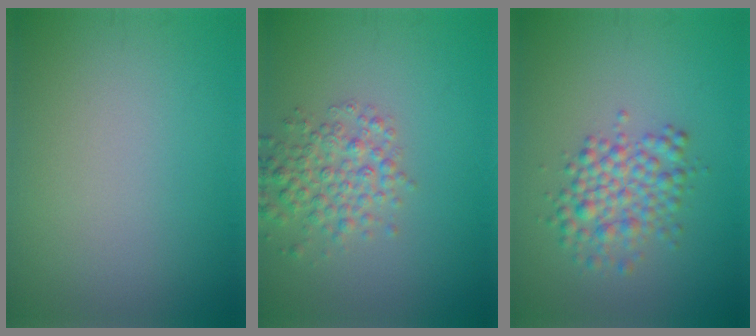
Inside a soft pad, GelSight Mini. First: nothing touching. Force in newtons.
{"total": 3.6, "press": 3.6, "slide": 0.1}
{"total": 3.8, "press": 3.8, "slide": 0.0}